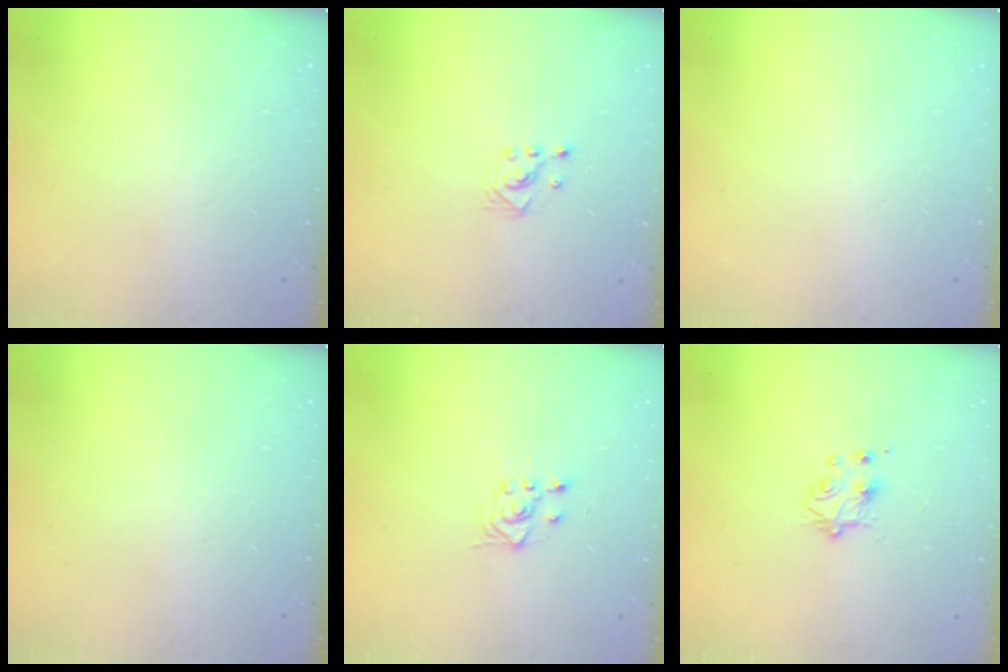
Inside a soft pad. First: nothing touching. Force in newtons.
{"total": 2.2, "press": 2.2, "slide": 0.2}
{"total": 0.0}
{"total": 0.0}
{"total": 3.0, "press": 2.6, "slide": 1.3}
{"total": 5.3, "press": 5.2, "slide": 0.6}